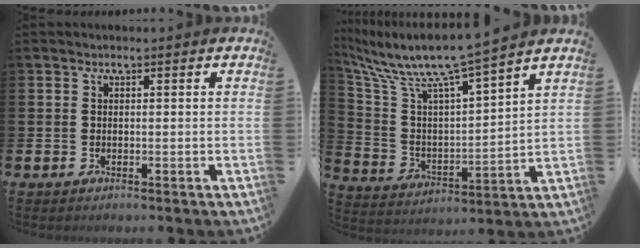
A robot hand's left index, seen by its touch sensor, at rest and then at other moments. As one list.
[{"total": 9.2, "force": [8.3, 0.1, 4.0], "torque": [-0.116, -0.060, 0.135]}]